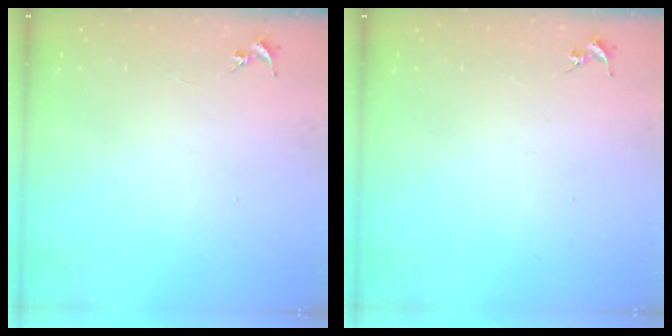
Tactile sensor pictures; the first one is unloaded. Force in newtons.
{"total": 0.0}